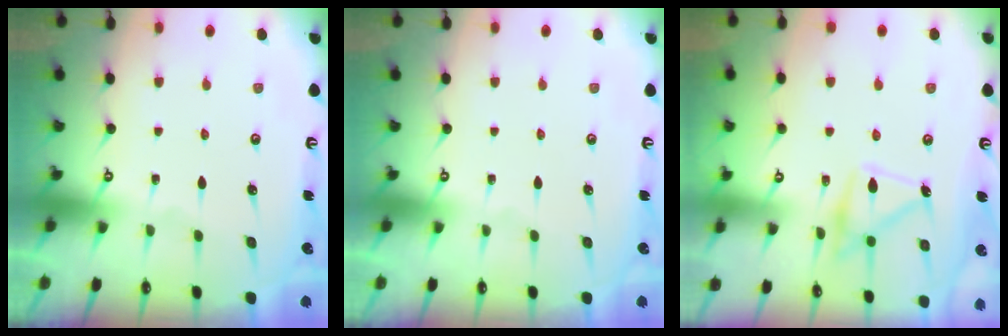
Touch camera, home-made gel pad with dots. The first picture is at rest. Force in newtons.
{"total": 0.0}
{"total": 15.7, "press": 15.7, "slide": 0.9}